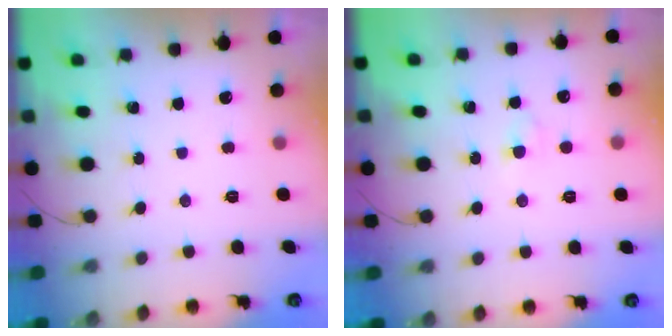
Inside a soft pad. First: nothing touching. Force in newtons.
{"total": 2.7, "press": 2.6, "slide": 1.0}